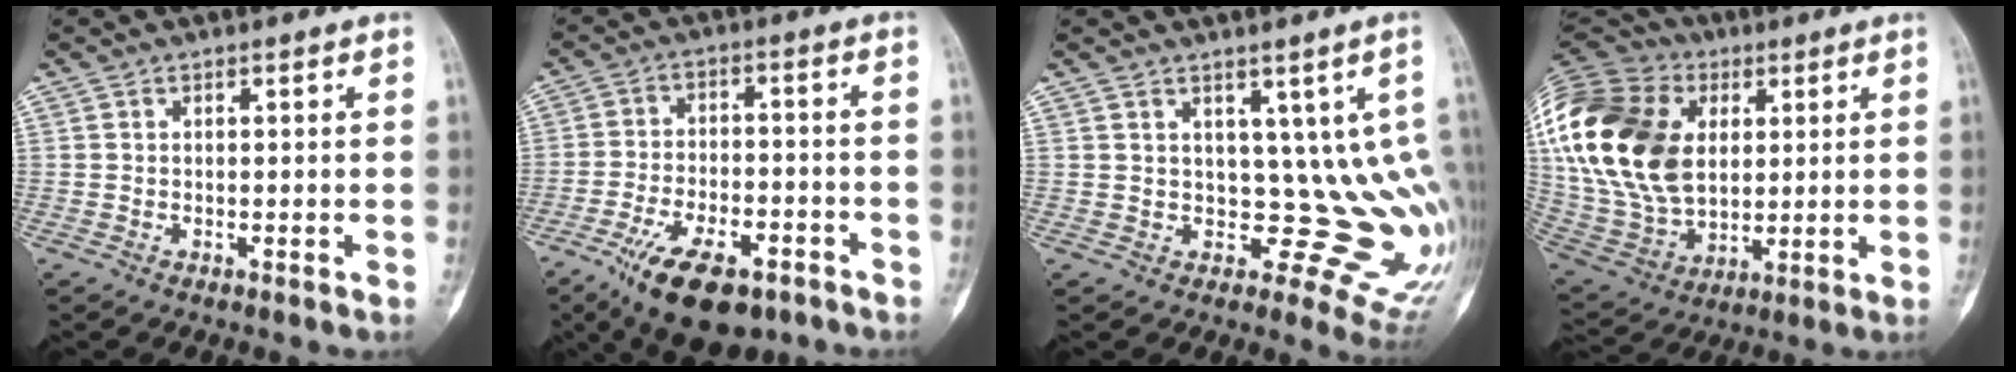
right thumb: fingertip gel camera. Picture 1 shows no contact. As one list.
[{"total": 14.9, "force": [-9.0, 6.7, 9.8], "torque": [-0.157, 0.036, -0.140]}, {"total": 8.7, "force": [2.9, 6.2, 5.4], "torque": [-0.009, -0.018, 0.052]}, {"total": 28.9, "force": [5.7, 19.8, 20.2], "torque": [-0.423, 0.007, 0.114]}]